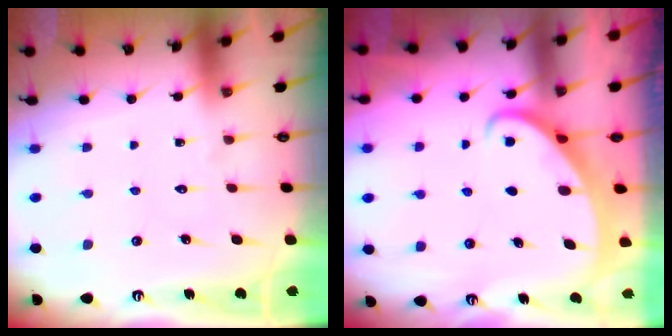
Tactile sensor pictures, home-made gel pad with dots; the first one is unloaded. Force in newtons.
{"total": 2.4, "press": 2.4, "slide": 0.2}